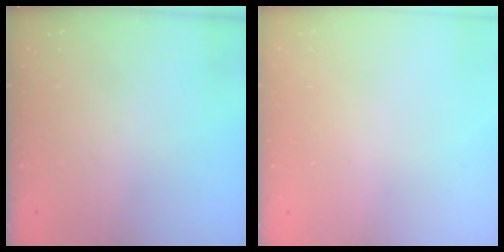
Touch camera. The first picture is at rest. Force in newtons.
{"total": 0.0}